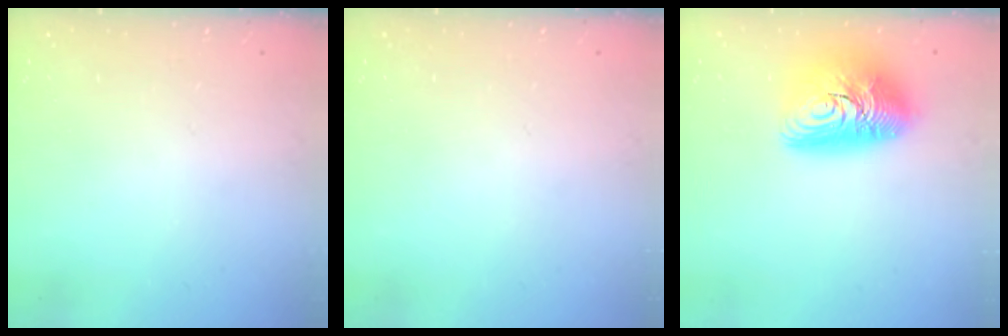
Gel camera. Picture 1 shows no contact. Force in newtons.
{"total": 0.0}
{"total": 14.9, "press": 14.9, "slide": 1.2}